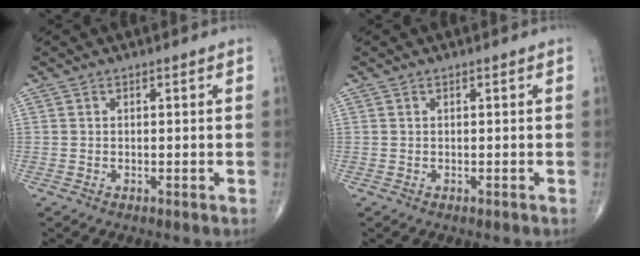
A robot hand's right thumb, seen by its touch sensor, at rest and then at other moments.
{"total": 0.0}